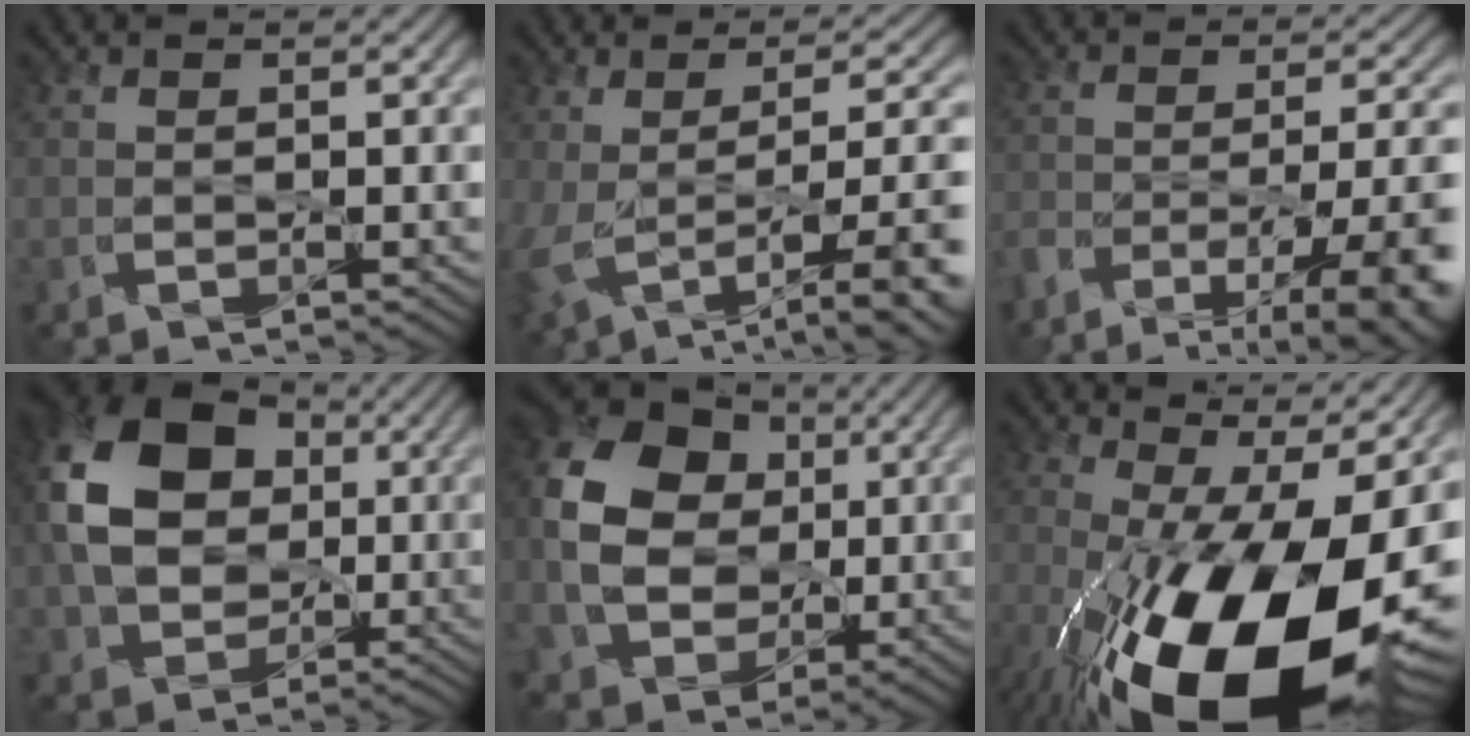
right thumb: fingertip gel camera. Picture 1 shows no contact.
{"total": 11.3, "force": [-2.3, 4.4, 10.1], "torque": [-0.180, -0.020, -0.025]}
{"total": 12.1, "force": [-7.6, 4.1, 8.4], "torque": [-0.139, -0.006, -0.118]}
{"total": 15.1, "force": [1.5, 11.8, 9.3], "torque": [-0.211, -0.001, 0.028]}
{"total": 14.0, "force": [0.9, 11.4, 8.2], "torque": [-0.193, -0.003, 0.023]}
{"total": 20.9, "force": [-6.0, 9.7, 17.5], "torque": [-0.307, -0.069, -0.064]}